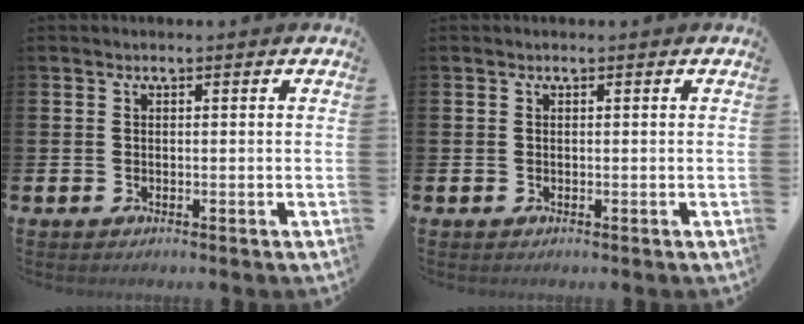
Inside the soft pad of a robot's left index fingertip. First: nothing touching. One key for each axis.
{"total": 0.0}